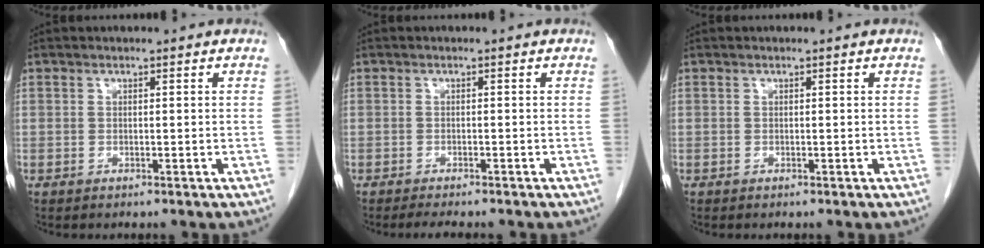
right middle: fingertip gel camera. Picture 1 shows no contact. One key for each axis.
{"total": 4.1, "fx": -3.5, "fy": 0.6, "fz": 2.1, "tx": -0.028, "ty": -0.009, "tz": -0.045}
{"total": 0.0}